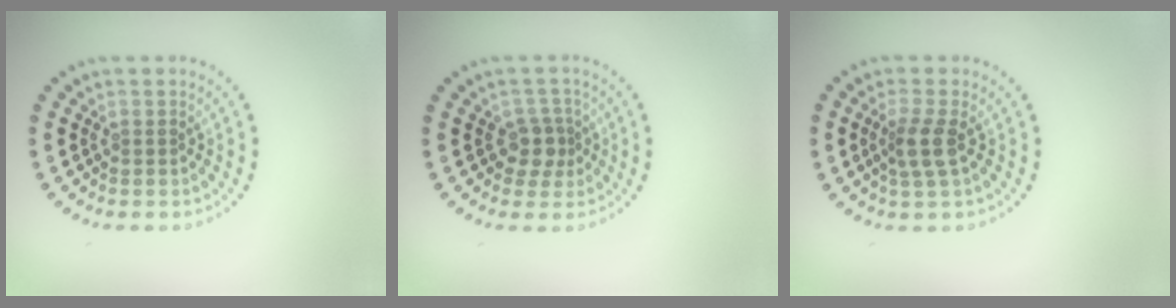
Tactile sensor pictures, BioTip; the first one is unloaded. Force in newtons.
{"total": 2.2, "press": 1.8, "slide": 1.3}
{"total": 2.3, "press": 1.9, "slide": 1.3}